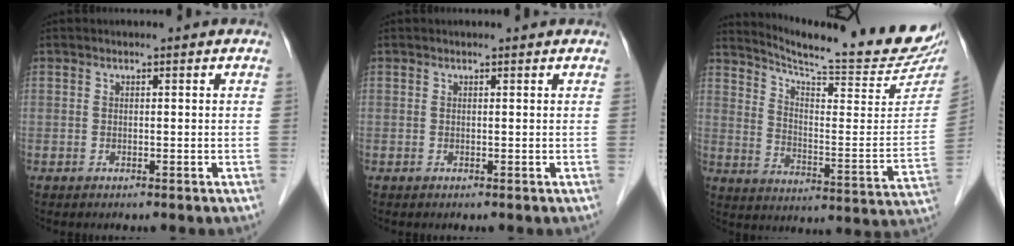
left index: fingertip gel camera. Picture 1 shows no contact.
{"total": 1.1, "force": [1.1, 0.0, 0.1], "torque": [-0.010, 0.003, 0.010]}
{"total": 22.0, "force": [20.2, 0.2, 8.8], "torque": [-0.138, -0.090, 0.270]}